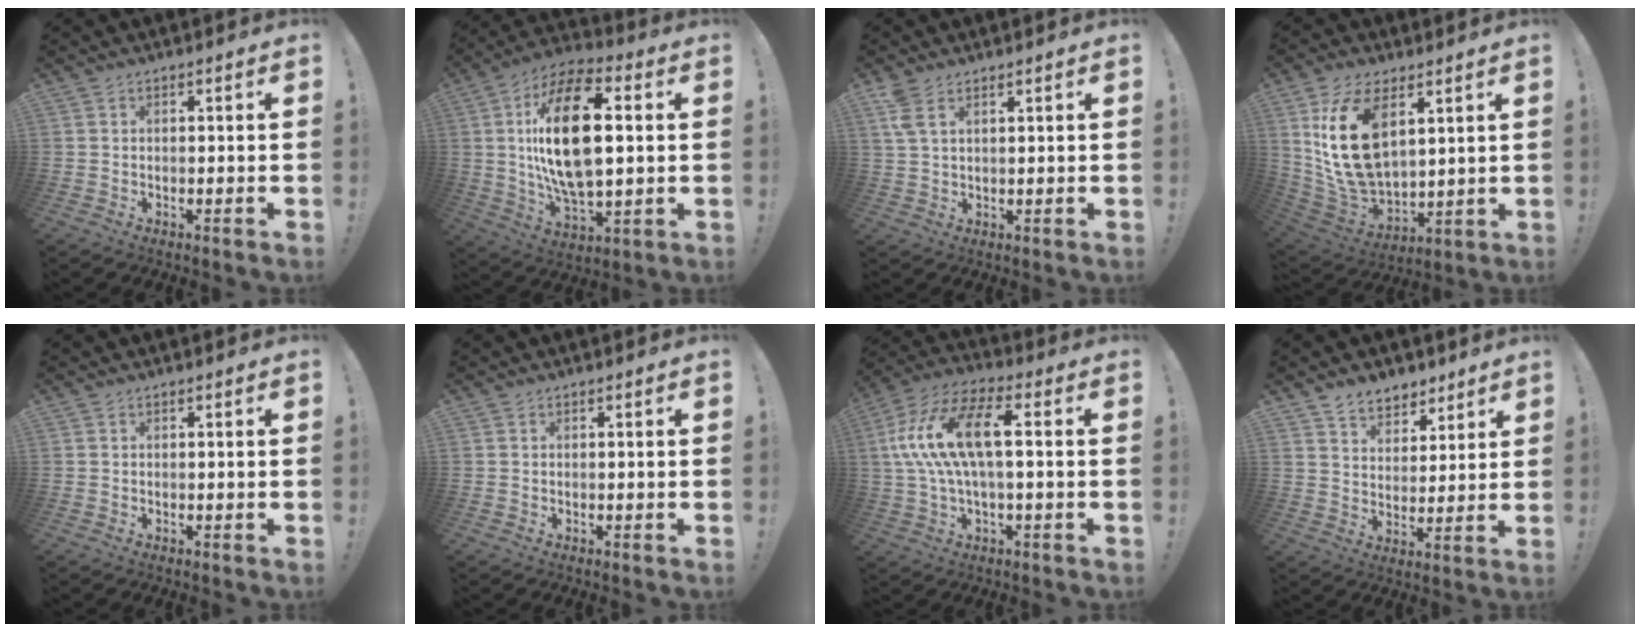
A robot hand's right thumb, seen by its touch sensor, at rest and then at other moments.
{"total": 23.2, "force": [3.2, 11.5, 19.9], "torque": [-0.370, -0.003, 0.043]}
{"total": 5.1, "force": [3.2, 1.9, 3.6], "torque": [-0.065, -0.011, 0.061]}
{"total": 19.1, "force": [7.3, 11.4, 13.5], "torque": [-0.283, -0.036, 0.131]}
{"total": 0.0}
{"total": 0.0}
{"total": 16.7, "force": [2.0, 6.9, 15.1], "torque": [-0.297, 0.008, 0.028]}
{"total": 7.8, "force": [6.0, 4.7, 1.5], "torque": [-0.027, -0.042, 0.118]}